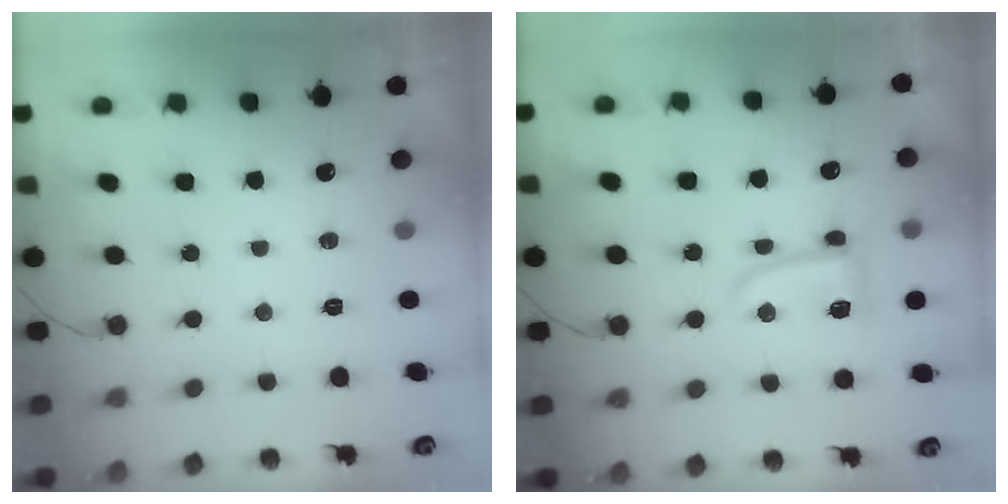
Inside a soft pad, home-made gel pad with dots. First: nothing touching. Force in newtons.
{"total": 8.0, "press": 7.9, "slide": 0.4}